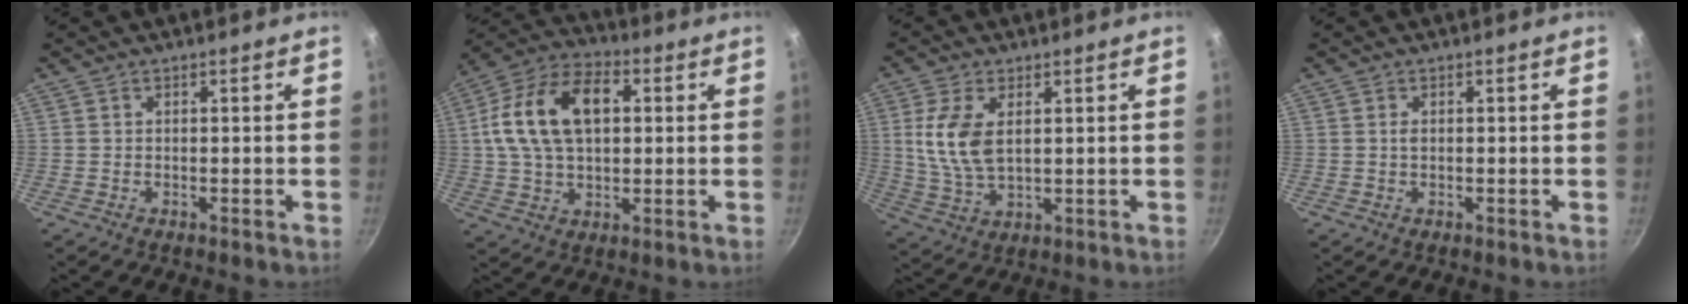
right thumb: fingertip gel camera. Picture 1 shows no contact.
{"total": 17.0, "force": [2.9, 10.7, 12.9], "torque": [-0.214, 0.024, 0.038]}
{"total": 9.3, "force": [2.0, 5.0, 7.5], "torque": [-0.155, -0.013, 0.046]}
{"total": 0.8, "force": [0.1, 0.4, 0.6], "torque": [-0.012, 0.000, 0.001]}